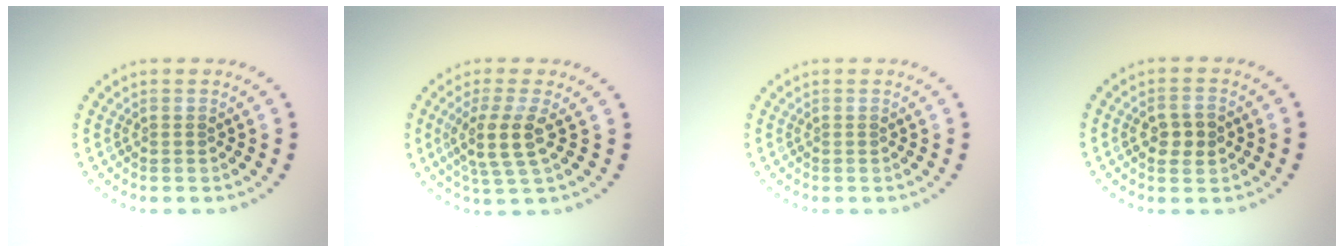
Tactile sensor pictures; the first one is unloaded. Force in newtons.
{"total": 3.6, "press": 2.9, "slide": 2.2}
{"total": 0.0}
{"total": 2.6, "press": 2.6, "slide": 0.2}